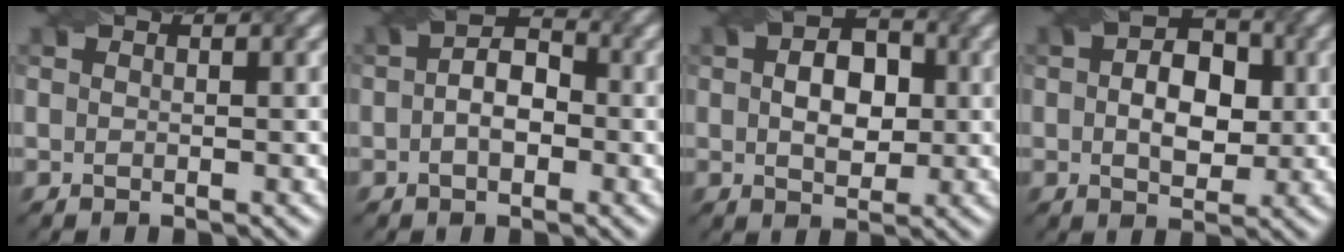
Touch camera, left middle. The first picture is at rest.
{"total": 3.4, "force": [-1.0, 2.4, 2.3], "torque": [-0.019, 0.011, -0.012]}
{"total": 4.4, "force": [-0.2, 3.3, 2.9], "torque": [-0.037, 0.008, 0.007]}
{"total": 4.8, "force": [-0.4, 3.4, 3.4], "torque": [-0.044, 0.006, 0.004]}